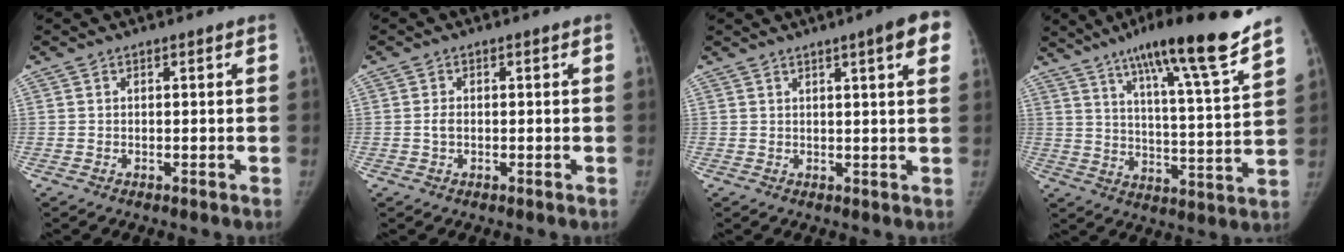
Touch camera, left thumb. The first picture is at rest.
{"total": 1.5, "force": [-0.1, 0.8, 1.3], "torque": [-0.023, 0.006, 0.001]}
{"total": 8.1, "force": [4.1, 0.8, 7.0], "torque": [-0.077, -0.007, 0.045]}
{"total": 20.4, "force": [15.0, 1.1, 13.8], "torque": [-0.193, -0.070, 0.227]}